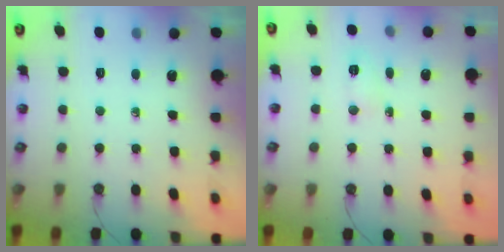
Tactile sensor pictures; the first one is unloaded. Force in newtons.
{"total": 3.8, "press": 3.8, "slide": 0.7}